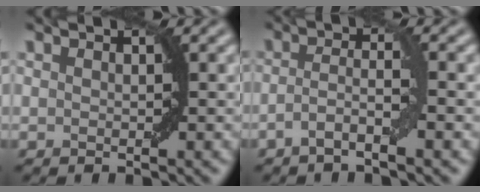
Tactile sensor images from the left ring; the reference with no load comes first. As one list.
[{"total": 2.7, "force": [-1.3, 0.3, 2.4], "torque": [-0.046, 0.009, -0.032]}]